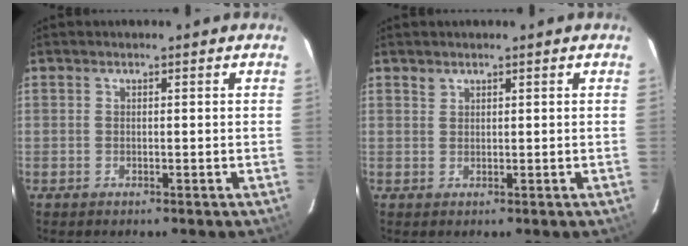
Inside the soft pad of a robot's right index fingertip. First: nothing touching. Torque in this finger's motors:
{"motor_torque": [0.22, 0.09, 0.03, 0.00]}